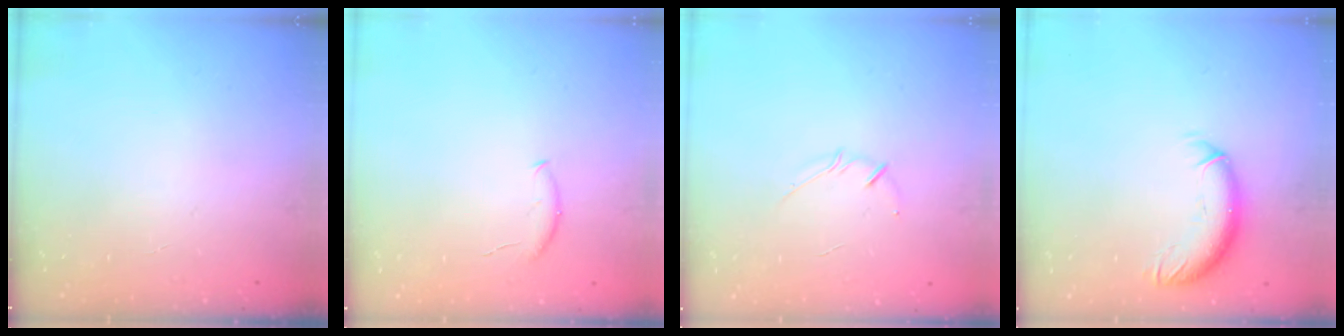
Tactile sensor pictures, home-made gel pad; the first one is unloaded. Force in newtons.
{"total": 5.3, "press": 5.2, "slide": 0.6}
{"total": 3.3, "press": 3.2, "slide": 0.6}
{"total": 10.0, "press": 9.9, "slide": 1.9}